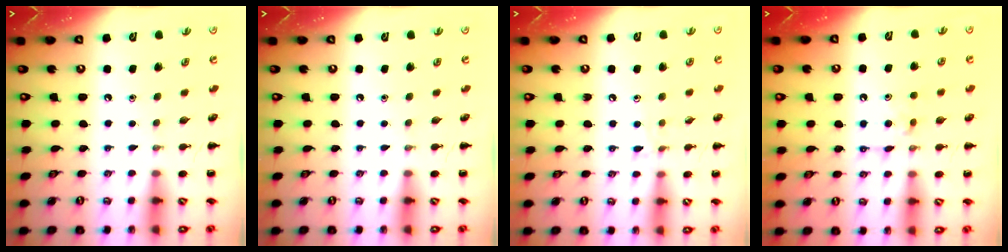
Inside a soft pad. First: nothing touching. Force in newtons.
{"total": 0.0}
{"total": 6.7, "press": 6.3, "slide": 2.3}
{"total": 6.8, "press": 6.6, "slide": 1.8}